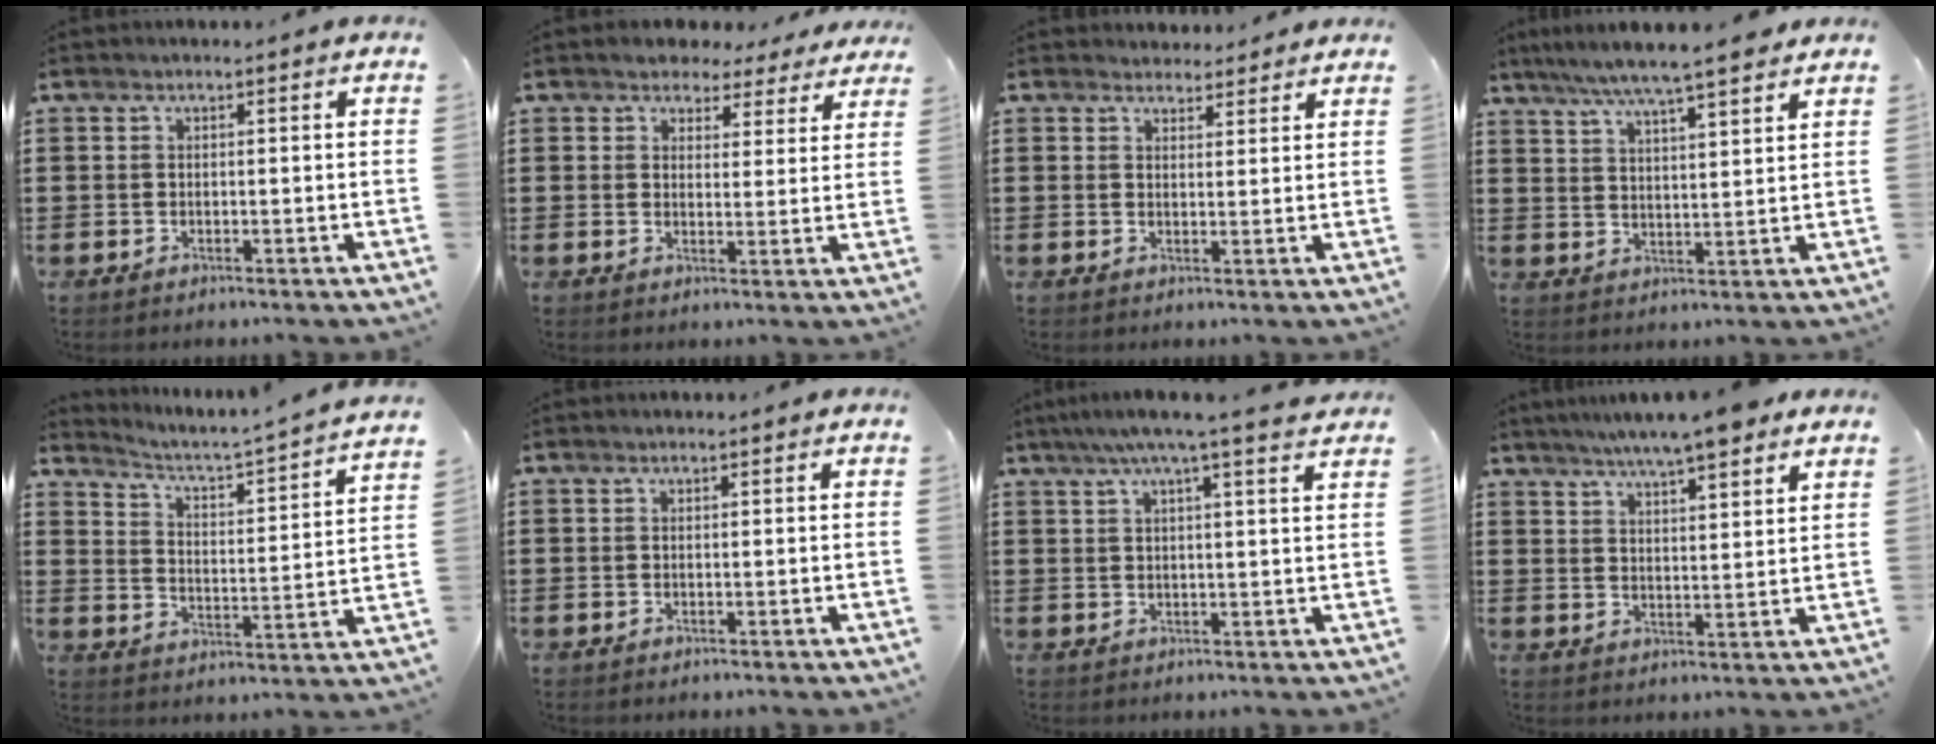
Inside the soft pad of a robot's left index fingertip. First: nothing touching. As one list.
[{"total": 4.0, "force": [3.6, 1.7, 0.4], "torque": [-0.020, -0.007, 0.065]}, {"total": 2.8, "force": [2.6, 0.9, 0.0], "torque": [-0.007, -0.002, 0.050]}, {"total": 6.2, "force": [5.4, 0.0, 3.1], "torque": [-0.078, -0.018, 0.093]}, {"total": 2.5, "force": [2.3, -0.5, 1.1], "torque": [-0.041, -0.035, 0.022]}, {"total": 0.0}, {"total": 4.9, "force": [3.7, -0.3, 3.2], "torque": [-0.073, -0.011, 0.063]}, {"total": 6.4, "force": [5.6, 0.6, 3.1], "torque": [-0.076, -0.009, 0.100]}]